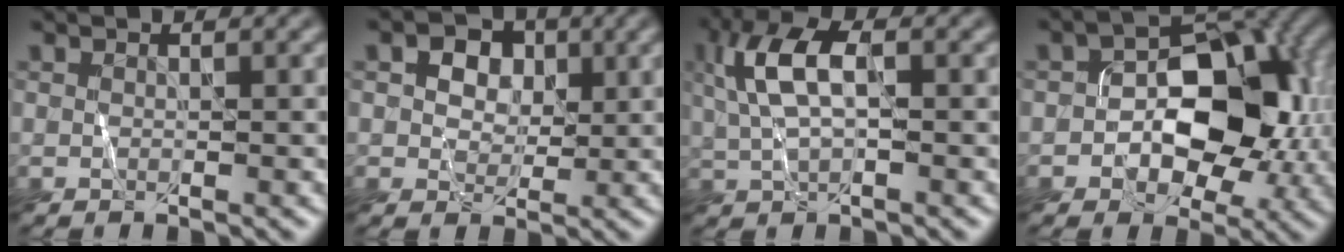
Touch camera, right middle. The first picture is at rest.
{"total": 4.3, "force": [1.9, 3.2, 2.2], "torque": [-0.031, 0.018, 0.009]}
{"total": 5.1, "force": [1.3, 2.4, 4.4], "torque": [-0.100, 0.018, 0.021]}
{"total": 9.1, "force": [-0.9, 5.6, 7.1], "torque": [-0.089, 0.023, -0.018]}